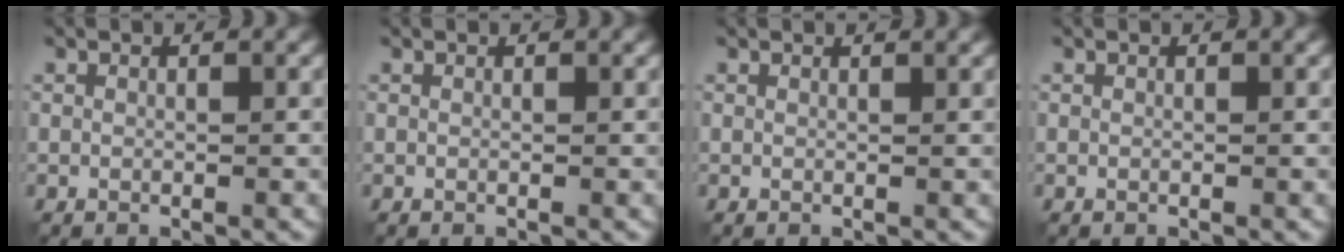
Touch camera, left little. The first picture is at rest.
{"total": 0.0}
{"total": 1.0, "force": [0.9, 0.2, 0.4], "torque": [-0.002, 0.000, 0.007]}
{"total": 0.0}